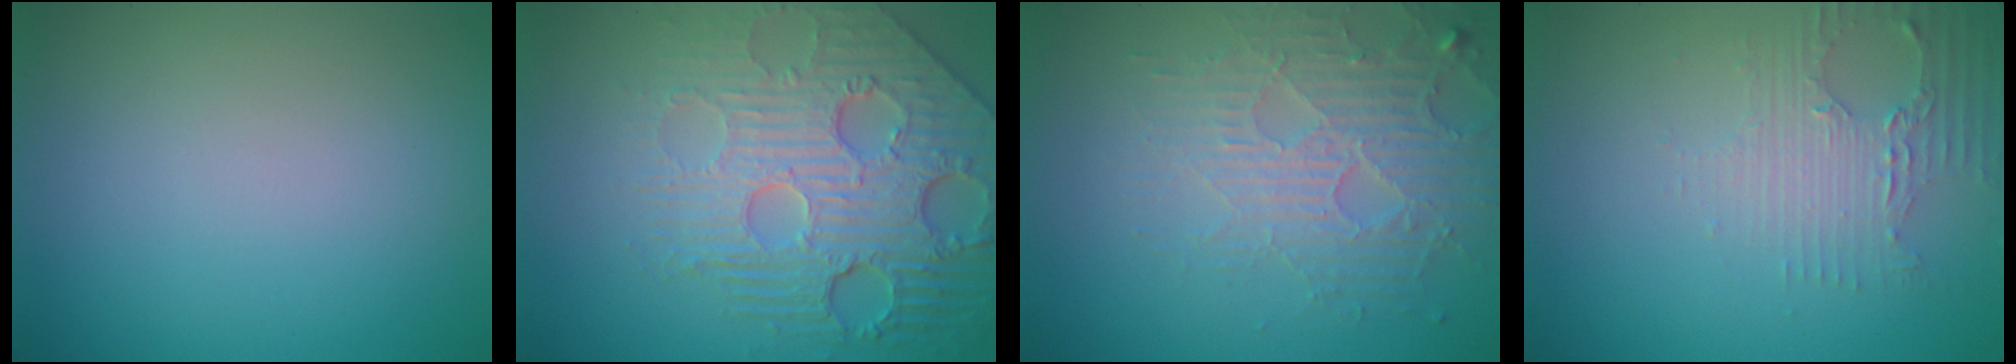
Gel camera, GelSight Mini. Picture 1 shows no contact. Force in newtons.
{"total": 8.4, "press": 5.9, "slide": 5.9}
{"total": 3.9, "press": 3.8, "slide": 1.0}
{"total": 2.9, "press": 2.5, "slide": 1.5}